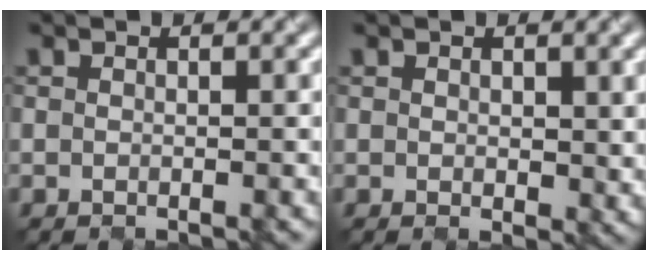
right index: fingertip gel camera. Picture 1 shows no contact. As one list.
[{"total": 1.3, "force": [0.9, 0.6, 0.8], "torque": [-0.015, -0.008, 0.026]}]